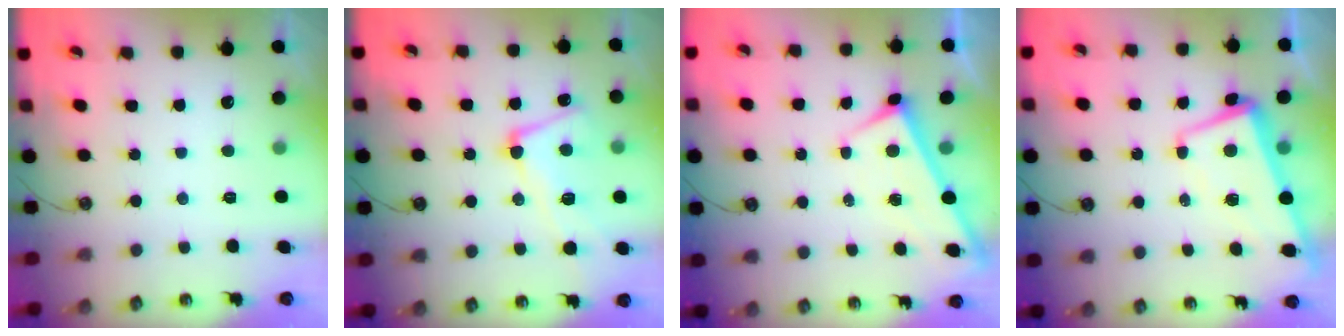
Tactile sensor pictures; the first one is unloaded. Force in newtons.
{"total": 6.8, "press": 6.7, "slide": 1.2}
{"total": 1.7, "press": 1.7, "slide": 0.1}
{"total": 1.2, "press": 0.0, "slide": 1.2}